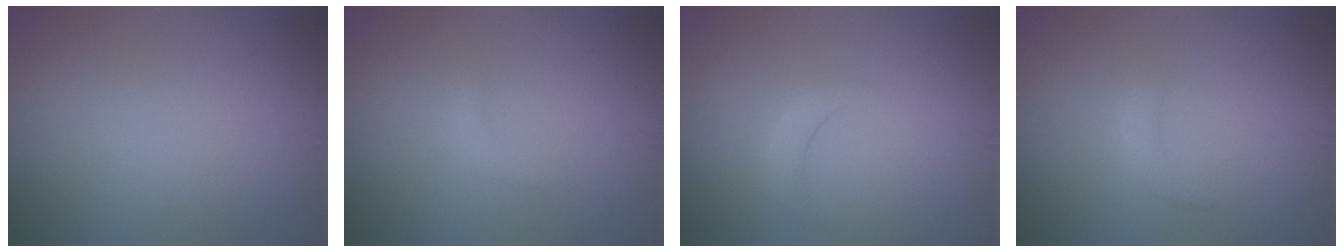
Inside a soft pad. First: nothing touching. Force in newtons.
{"total": 0.8, "press": 0.8, "slide": 0.1}
{"total": 1.5, "press": 1.5, "slide": 0.3}
{"total": 1.3, "press": 1.3, "slide": 0.0}